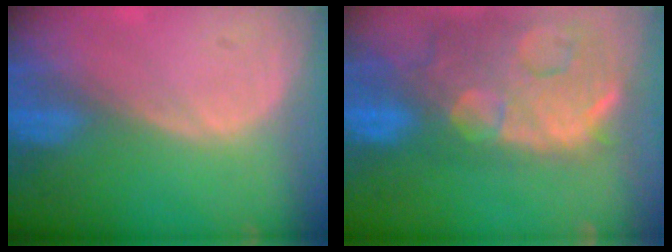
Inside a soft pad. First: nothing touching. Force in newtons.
{"total": 14.9, "press": 12.0, "slide": 8.9}